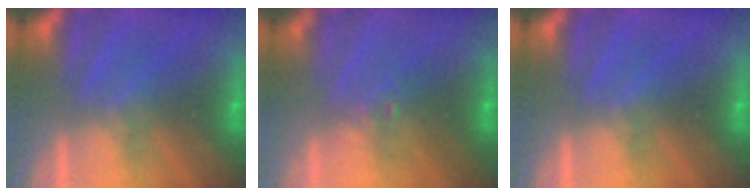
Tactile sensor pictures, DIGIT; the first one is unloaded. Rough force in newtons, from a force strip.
{"total": 2.1}
{"total": 0.0}